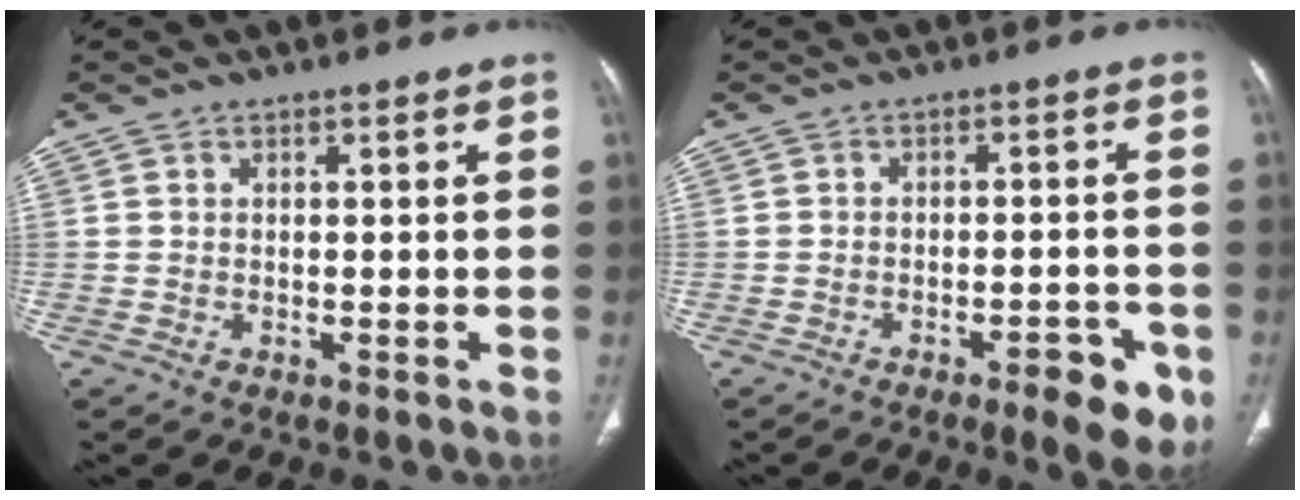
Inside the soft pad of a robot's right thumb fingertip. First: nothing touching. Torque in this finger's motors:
{"motor_torque": [1.00, 1.05, -0.23, -0.12, 0.02]}